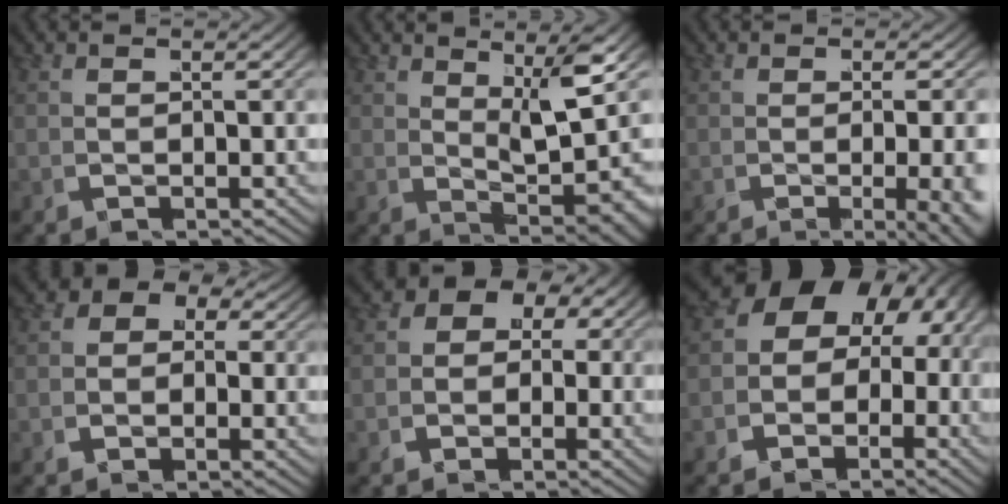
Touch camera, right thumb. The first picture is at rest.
{"total": 6.8, "force": [1.8, 2.2, 6.2], "torque": [-0.095, -0.009, 0.030]}
{"total": 5.1, "force": [-1.3, 1.4, 4.8], "torque": [-0.063, -0.007, -0.019]}
{"total": 3.3, "force": [-0.1, 3.0, 1.2], "torque": [-0.032, 0.005, -0.019]}
{"total": 3.6, "force": [0.0, 3.2, 1.7], "torque": [-0.046, 0.002, -0.011]}
{"total": 10.8, "force": [0.5, 8.7, 6.3], "torque": [-0.114, 0.005, -0.009]}